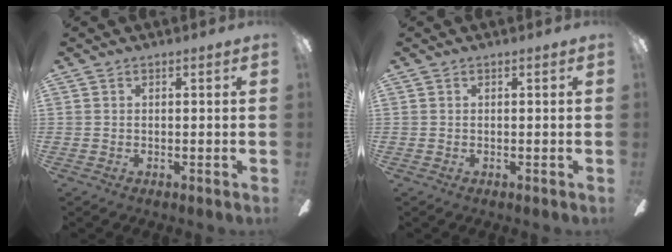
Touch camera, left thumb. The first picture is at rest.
{"total": 0.0}